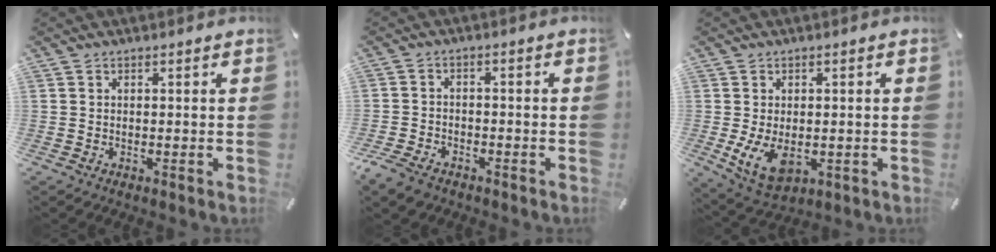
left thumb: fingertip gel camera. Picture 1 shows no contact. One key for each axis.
{"total": 4.7, "fx": -3.6, "fy": 2.7, "fz": 1.7, "tx": -0.050, "ty": 0.014, "tz": -0.073}
{"total": 7.8, "fx": -0.9, "fy": 5.0, "fz": 5.8, "tx": -0.122, "ty": -0.011, "tz": -0.017}